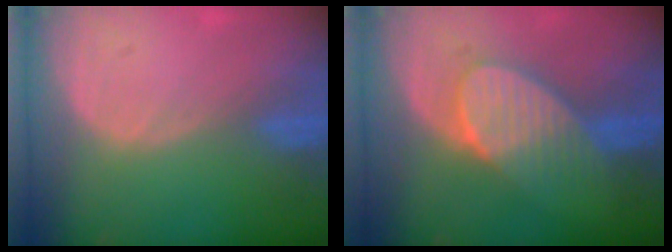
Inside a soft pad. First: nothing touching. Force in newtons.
{"total": 7.3, "press": 7.3, "slide": 0.7}